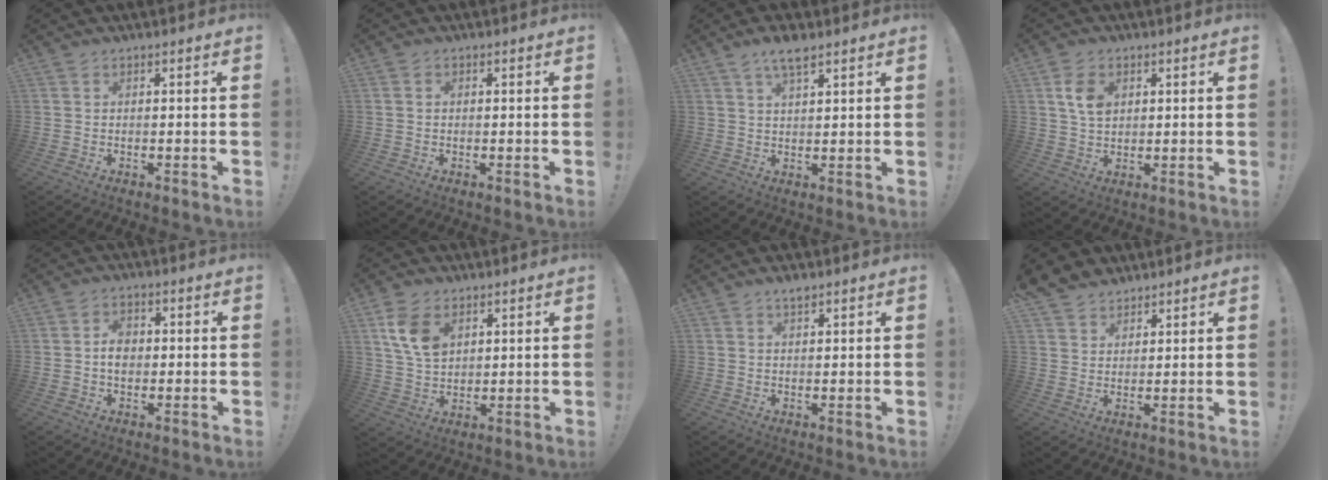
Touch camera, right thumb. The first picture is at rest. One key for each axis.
{"total": 0.6, "fx": -0.1, "fy": 0.5, "fz": 0.3, "tx": -0.005, "ty": 0.004, "tz": -0.002}
{"total": 6.1, "fx": 4.3, "fy": 1.7, "fz": 4.0, "tx": -0.062, "ty": -0.022, "tz": 0.072}
{"total": 6.8, "fx": 2.2, "fy": 4.7, "fz": 4.5, "tx": -0.075, "ty": -0.003, "tz": 0.038}
{"total": 4.5, "fx": -0.4, "fy": 3.4, "fz": 3.0, "tx": -0.033, "ty": 0.002, "tz": -0.009}
{"total": 9.9, "fx": 4.0, "fy": 6.7, "fz": 6.0, "tx": -0.100, "ty": -0.008, "tz": 0.077}
{"total": 2.1, "fx": 1.8, "fy": 0.4, "fz": 1.0, "tx": -0.005, "ty": -0.012, "tz": 0.029}
{"total": 5.5, "fx": 4.5, "fy": 3.1, "fz": 0.4, "tx": -0.011, "ty": -0.031, "tz": 0.088}